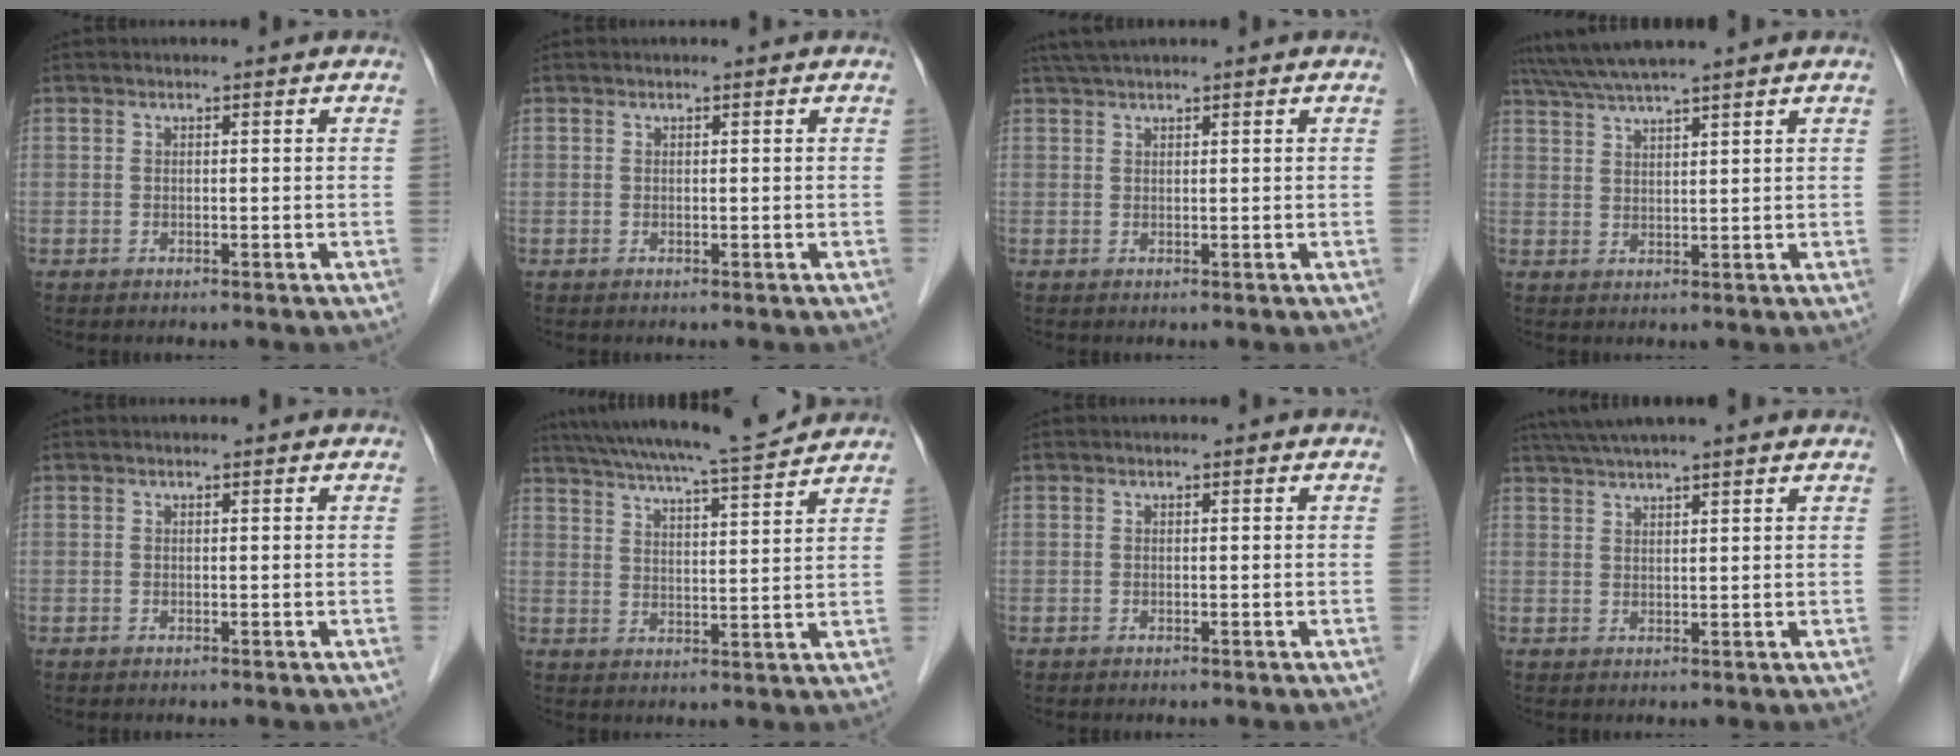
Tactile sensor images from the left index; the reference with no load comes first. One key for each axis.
{"total": 0.0}
{"total": 3.0, "fx": 2.6, "fy": -0.3, "fz": 1.5, "tx": -0.022, "ty": 0.024, "tz": 0.048}
{"total": 6.8, "fx": 5.9, "fy": -1.2, "fz": 3.2, "tx": -0.060, "ty": 0.026, "tz": 0.106}
{"total": 0.6, "fx": 0.5, "fy": 0.0, "fz": 0.2, "tx": -0.003, "ty": 0.008, "tz": 0.008}
{"total": 15.9, "fx": 14.5, "fy": 0.0, "fz": 6.5, "tx": -0.119, "ty": 0.001, "tz": 0.212}
{"total": 0.0}
{"total": 11.1, "fx": 9.5, "fy": 0.2, "fz": 5.9, "tx": -0.102, "ty": 0.043, "tz": 0.132}